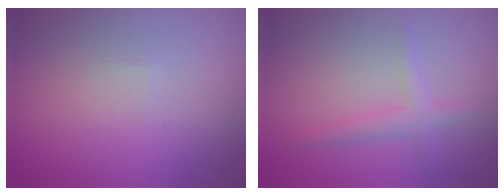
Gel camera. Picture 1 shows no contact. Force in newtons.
{"total": 2.1, "press": 2.1, "slide": 0.1}